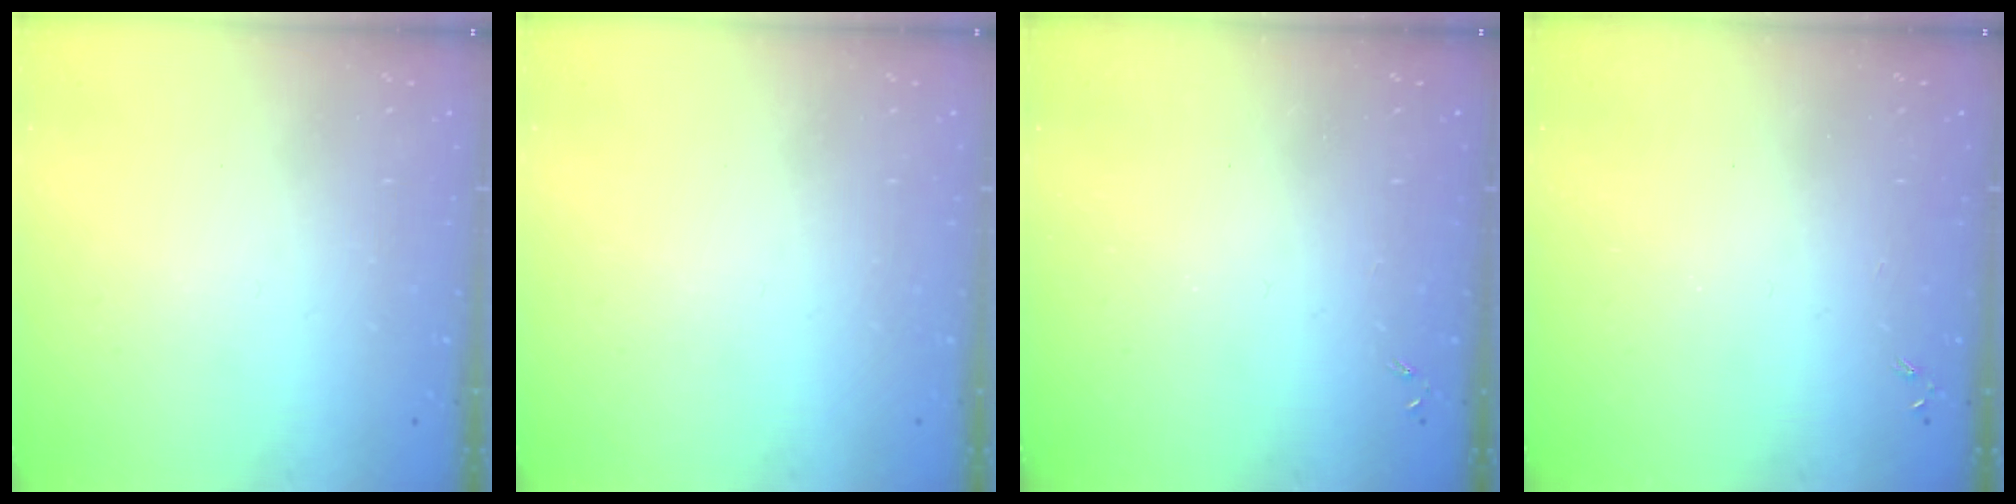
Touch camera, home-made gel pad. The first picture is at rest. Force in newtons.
{"total": 0.0}
{"total": 0.0}
{"total": 0.0}